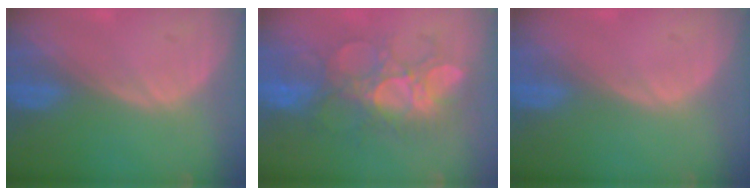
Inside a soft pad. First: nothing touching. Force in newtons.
{"total": 9.0, "press": 8.9, "slide": 1.1}
{"total": 0.0}